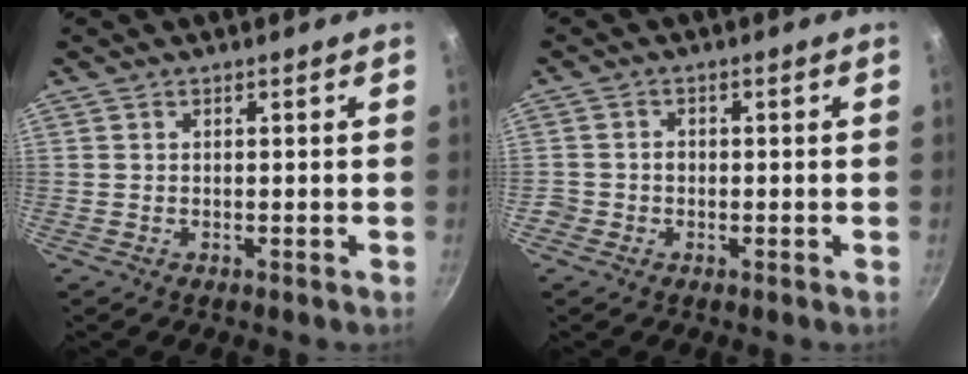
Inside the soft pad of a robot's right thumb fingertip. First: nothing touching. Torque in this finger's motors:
{"motor_torque": [0.08, 0.19, 0.30, 0.12, -0.02]}